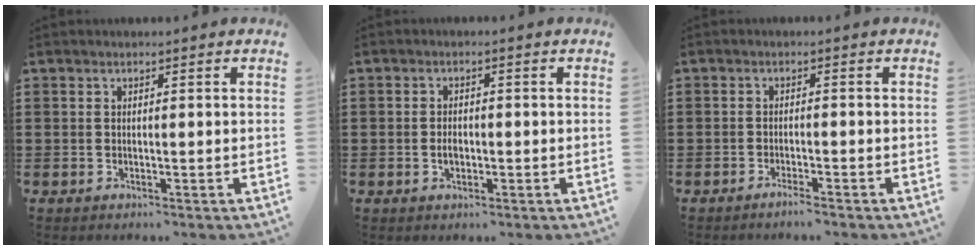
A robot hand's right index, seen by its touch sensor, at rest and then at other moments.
{"total": 2.0, "force": [-0.5, 1.1, 1.5], "torque": [-0.030, 0.003, -0.009]}
{"total": 1.6, "force": [-1.4, -0.1, 0.7], "torque": [-0.013, -0.001, -0.026]}